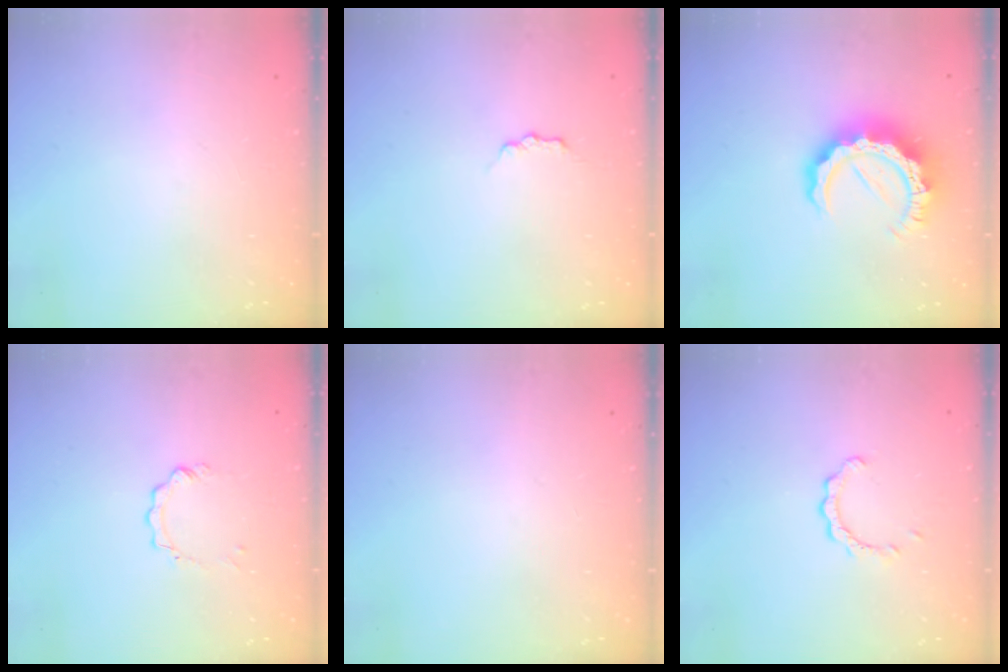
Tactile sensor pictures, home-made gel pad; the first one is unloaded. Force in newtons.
{"total": 2.1, "press": 2.0, "slide": 0.3}
{"total": 12.5, "press": 12.5, "slide": 1.2}
{"total": 2.9, "press": 2.9, "slide": 0.2}
{"total": 0.0}
{"total": 2.9, "press": 2.9, "slide": 0.3}